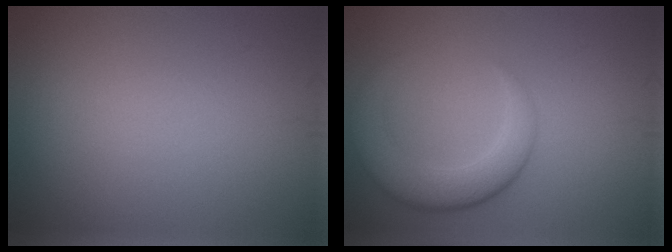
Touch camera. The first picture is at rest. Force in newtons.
{"total": 4.8, "press": 4.8, "slide": 0.2}